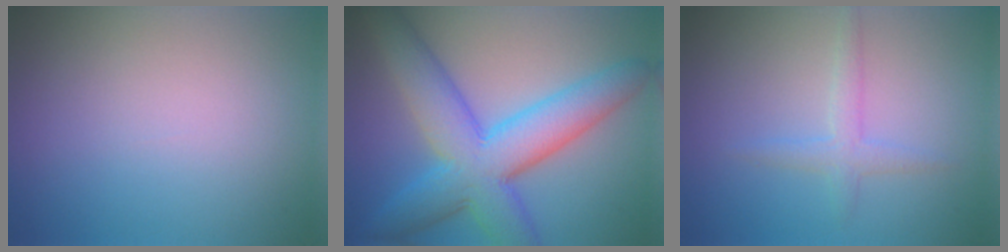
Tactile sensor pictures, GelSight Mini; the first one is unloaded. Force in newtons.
{"total": 9.5, "press": 9.5, "slide": 0.1}
{"total": 1.9, "press": 1.9, "slide": 0.2}